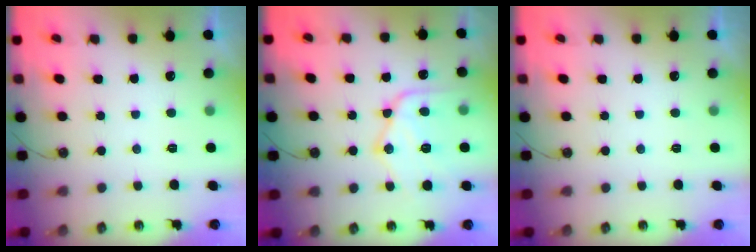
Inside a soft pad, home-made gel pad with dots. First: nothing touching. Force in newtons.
{"total": 15.7, "press": 15.6, "slide": 1.2}
{"total": 0.0}